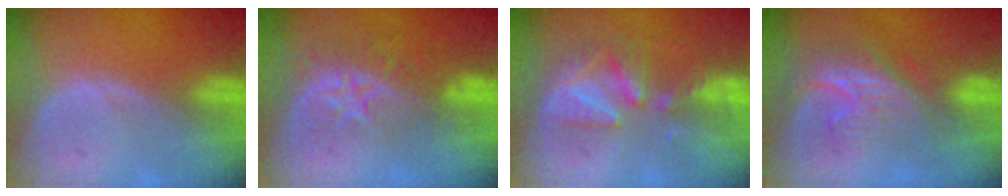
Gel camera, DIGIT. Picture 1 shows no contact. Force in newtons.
{"total": 8.7, "press": 7.2, "slide": 4.9}
{"total": 7.6, "press": 7.5, "slide": 1.5}
{"total": 8.6, "press": 7.5, "slide": 4.3}